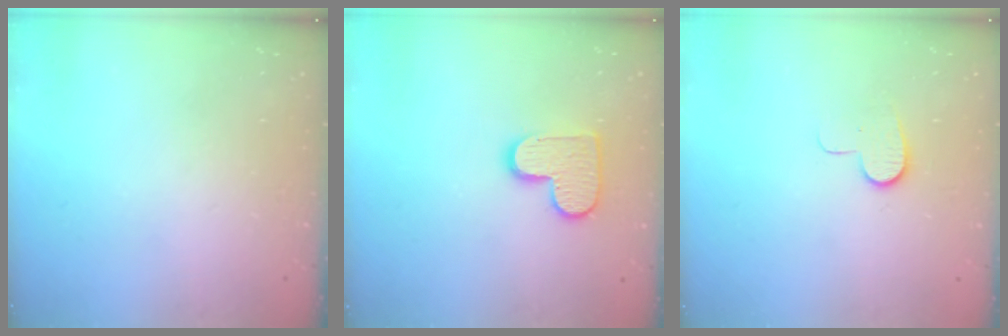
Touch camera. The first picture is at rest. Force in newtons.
{"total": 11.4, "press": 11.3, "slide": 0.6}
{"total": 7.0, "press": 7.0, "slide": 0.6}